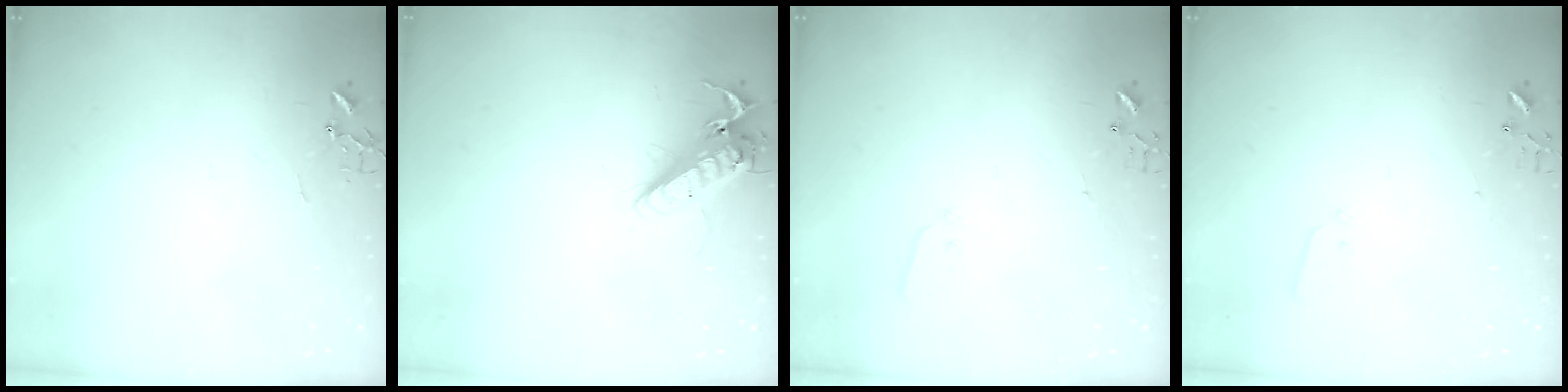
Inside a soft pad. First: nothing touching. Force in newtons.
{"total": 13.8, "press": 13.7, "slide": 2.0}
{"total": 3.1, "press": 3.0, "slide": 0.7}
{"total": 2.9, "press": 2.8, "slide": 0.8}